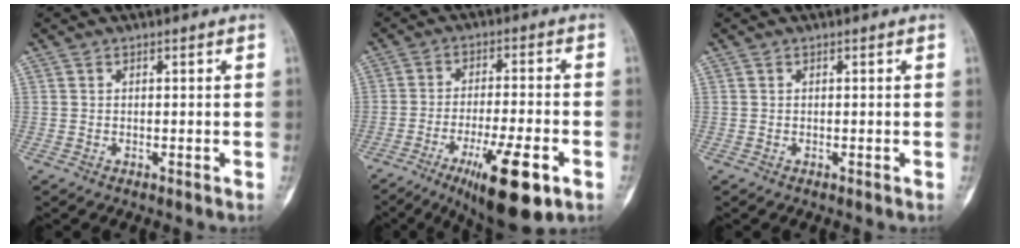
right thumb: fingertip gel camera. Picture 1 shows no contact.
{"total": 14.5, "force": [-7.0, 3.5, 12.2], "torque": [-0.196, 0.011, -0.104]}
{"total": 0.0}